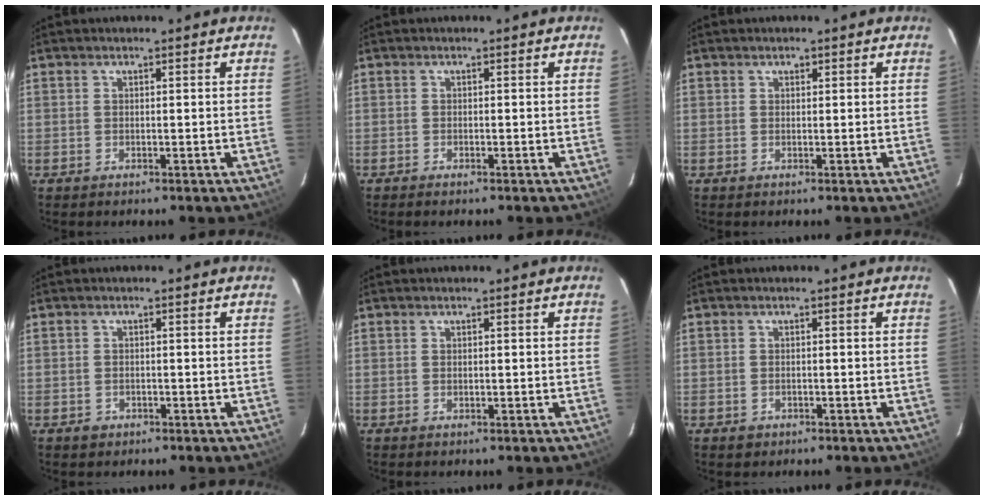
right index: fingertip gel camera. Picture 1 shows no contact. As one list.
[{"total": 0.7, "force": [-0.6, 0.1, 0.3], "torque": [-0.007, -0.002, -0.012]}, {"total": 0.6, "force": [0.3, 0.5, 0.1], "torque": [-0.003, 0.002, 0.004]}, {"total": 1.7, "force": [-0.9, 1.4, 0.4], "torque": [-0.009, 0.002, -0.011]}, {"total": 0.0}, {"total": 1.7, "force": [-0.9, 1.4, 0.5], "torque": [-0.010, 0.000, -0.010]}]